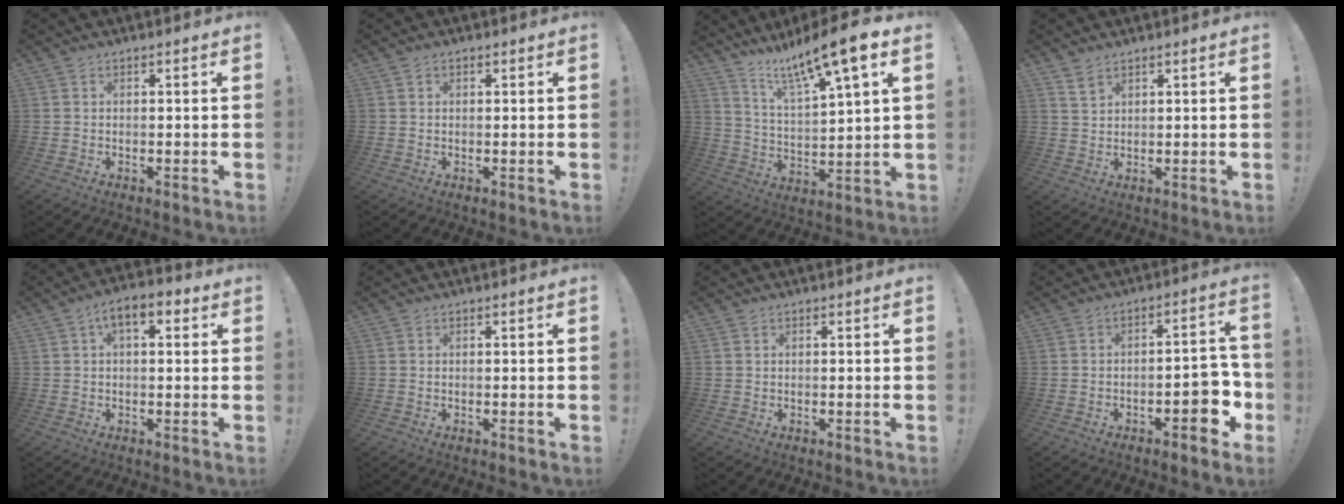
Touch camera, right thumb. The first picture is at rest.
{"total": 0.7, "force": [0.5, 0.4, 0.3], "torque": [-0.001, -0.001, 0.008]}
{"total": 14.1, "force": [10.4, 1.4, 9.4], "torque": [-0.166, -0.075, 0.164]}
{"total": 3.0, "force": [2.4, 1.2, 1.3], "torque": [-0.014, -0.018, 0.044]}
{"total": 7.0, "force": [2.4, 3.5, 5.6], "torque": [-0.074, 0.000, 0.038]}
{"total": 0.0}
{"total": 0.0}
{"total": 10.7, "force": [-4.8, 4.6, 8.4], "torque": [-0.083, 0.026, -0.079]}